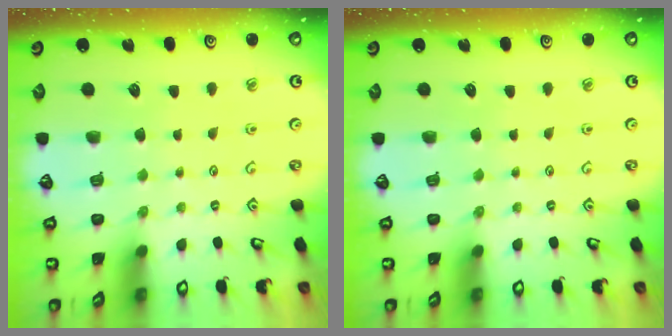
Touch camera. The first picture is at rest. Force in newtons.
{"total": 0.0}